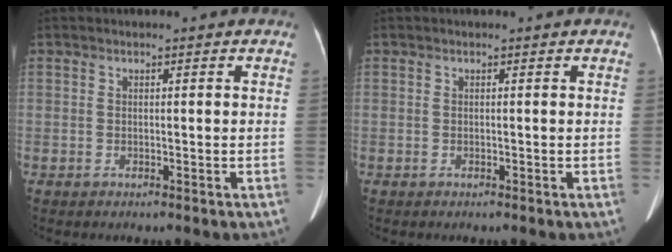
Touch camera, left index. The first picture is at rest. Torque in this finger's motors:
{"motor_torque": [0.00, 0.00, 0.00, 0.00]}